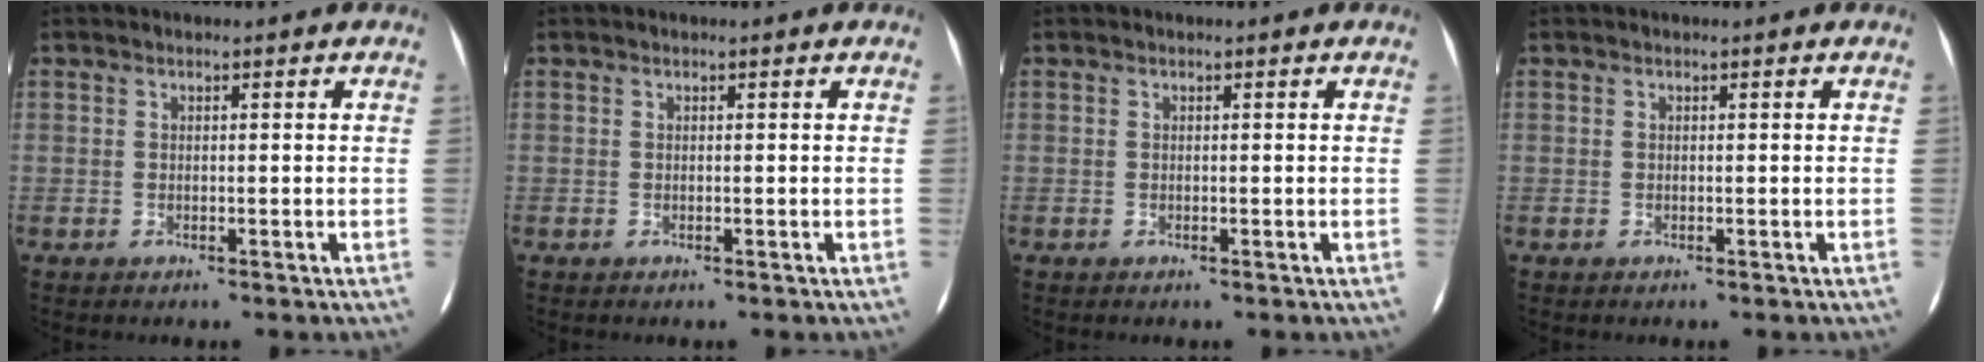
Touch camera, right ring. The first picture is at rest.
{"total": 0.0}
{"total": 0.0}
{"total": 0.0}